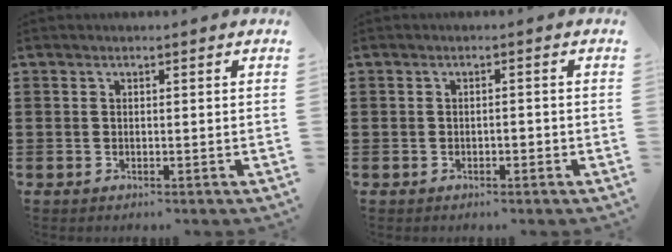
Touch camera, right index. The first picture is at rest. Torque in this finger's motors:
{"motor_torque": [0.14, 0.04, 0.00, 0.00]}